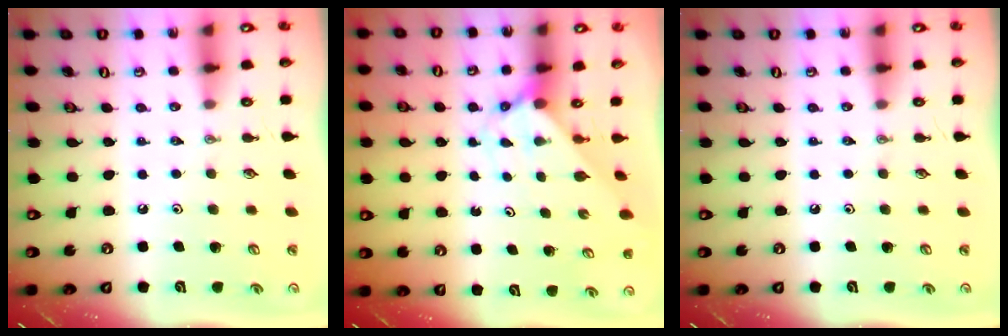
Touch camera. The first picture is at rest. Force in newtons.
{"total": 2.0, "press": 2.0, "slide": 0.2}
{"total": 0.0}